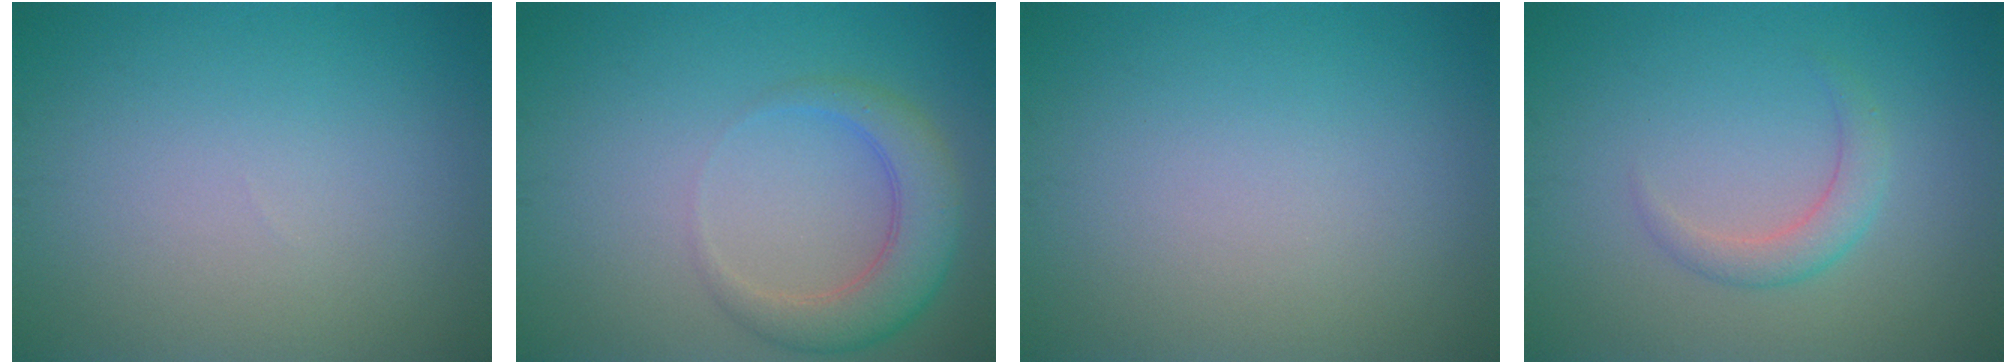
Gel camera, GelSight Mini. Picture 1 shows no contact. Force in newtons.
{"total": 4.2, "press": 4.2, "slide": 0.5}
{"total": 0.0}
{"total": 2.0, "press": 2.0, "slide": 0.2}